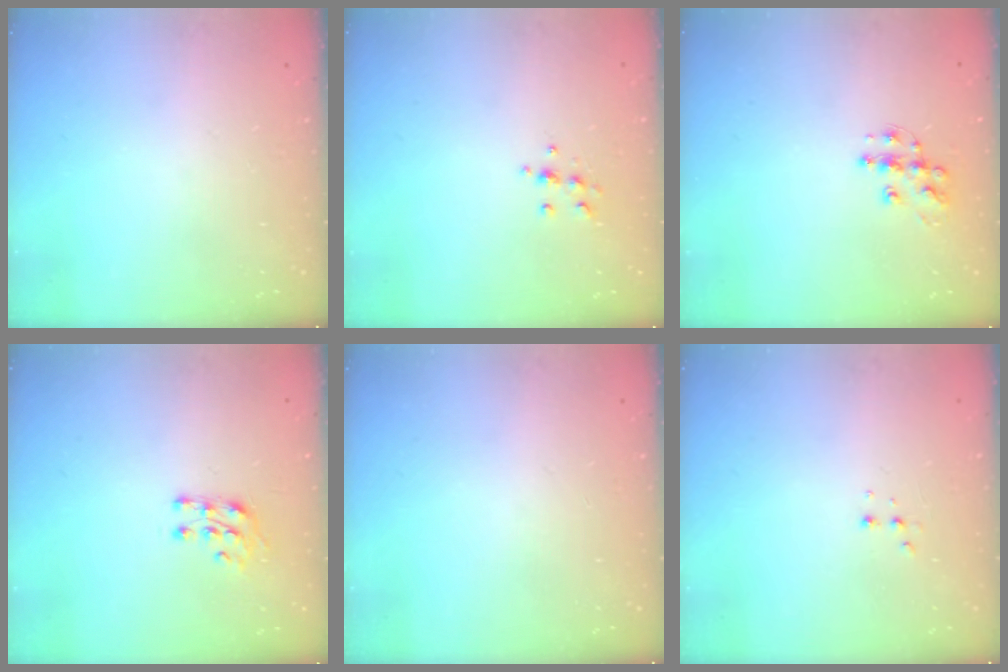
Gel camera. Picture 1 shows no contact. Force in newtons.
{"total": 7.2, "press": 7.1, "slide": 0.7}
{"total": 9.8, "press": 9.8, "slide": 0.6}
{"total": 7.2, "press": 7.2, "slide": 0.7}
{"total": 0.0}
{"total": 2.9, "press": 2.8, "slide": 1.0}